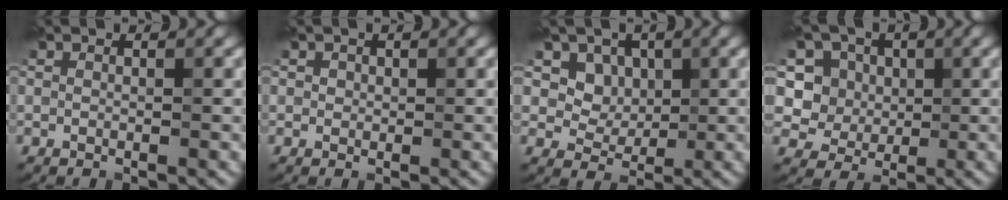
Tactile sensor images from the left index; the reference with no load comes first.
{"total": 0.7, "force": [0.3, 0.7, 0.1], "torque": [0.002, 0.006, 0.000]}
{"total": 4.3, "force": [2.0, 3.5, 1.5], "torque": [-0.036, -0.013, 0.048]}
{"total": 5.7, "force": [2.3, 4.9, 1.9], "torque": [-0.040, 0.001, 0.033]}